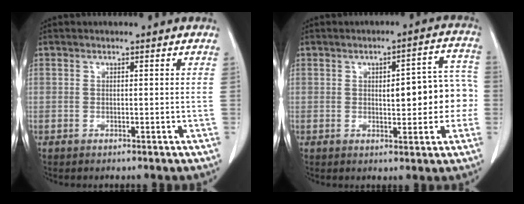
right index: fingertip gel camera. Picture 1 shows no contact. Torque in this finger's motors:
{"motor_torque": [0.28, 0.00, 0.45, 0.06]}